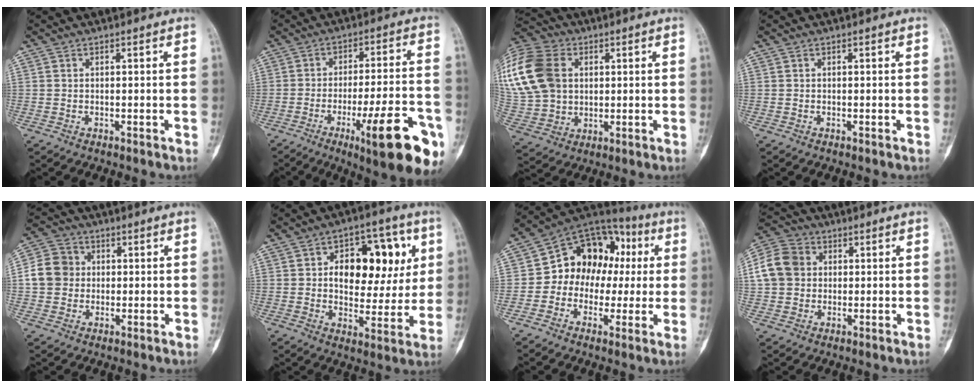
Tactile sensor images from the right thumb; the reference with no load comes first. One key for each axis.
{"total": 19.3, "fx": -8.6, "fy": 3.9, "fz": 16.8, "tx": -0.199, "ty": 0.028, "tz": -0.118}
{"total": 26.4, "fx": 6.5, "fy": 20.3, "fz": 15.6, "tx": -0.385, "ty": 0.051, "tz": 0.135}
{"total": 0.0}
{"total": 8.1, "fx": 0.4, "fy": 7.4, "fz": 3.4, "tx": -0.045, "ty": 0.015, "tz": -0.003}
{"total": 17.0, "fx": 4.2, "fy": 10.3, "fz": 12.9, "tx": -0.124, "ty": 0.005, "tz": 0.067}
{"total": 15.9, "fx": 0.7, "fy": 12.7, "fz": 9.5, "tx": -0.087, "ty": 0.051, "tz": 0.005}
{"total": 9.7, "fx": 1.3, "fy": 8.2, "fz": 4.9, "tx": -0.082, "ty": 0.015, "tz": 0.015}